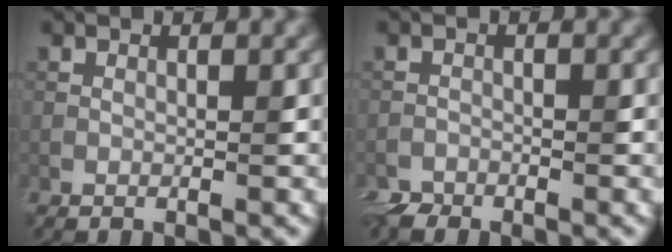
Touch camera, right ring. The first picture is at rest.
{"total": 1.8, "force": [-1.6, 0.7, -0.1], "torque": [-0.001, 0.001, -0.032]}